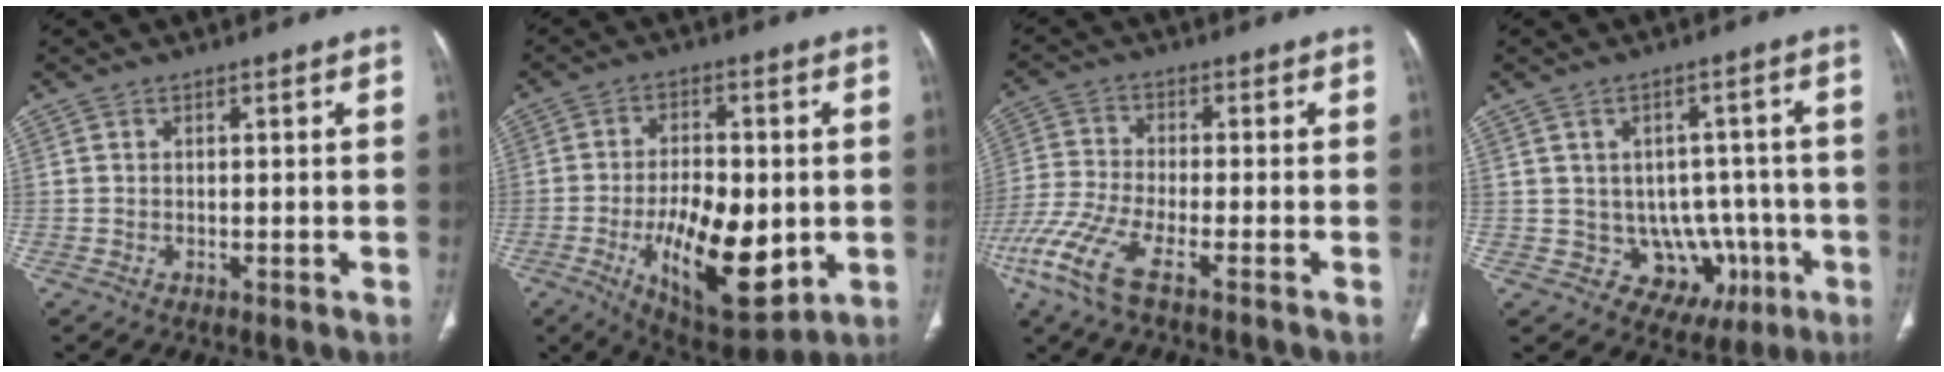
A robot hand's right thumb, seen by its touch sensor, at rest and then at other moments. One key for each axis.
{"total": 17.6, "fx": -3.6, "fy": 8.3, "fz": 15.1, "tx": -0.225, "ty": -0.004, "tz": -0.039}
{"total": 10.2, "fx": -6.0, "fy": 2.0, "fz": 8.0, "tx": -0.206, "ty": -0.003, "tz": -0.128}
{"total": 10.6, "fx": -2.2, "fy": 9.1, "fz": 4.9, "tx": -0.016, "ty": 0.025, "tz": -0.007}